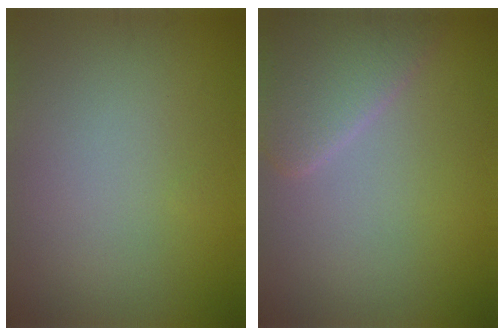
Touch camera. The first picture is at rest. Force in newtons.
{"total": 4.0, "press": 4.0, "slide": 0.2}